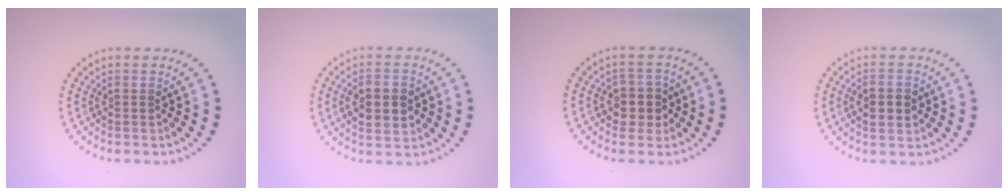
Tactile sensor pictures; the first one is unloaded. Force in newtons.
{"total": 4.7, "press": 4.7, "slide": 0.4}
{"total": 2.8, "press": 2.7, "slide": 0.9}
{"total": 2.5, "press": 2.5, "slide": 0.1}